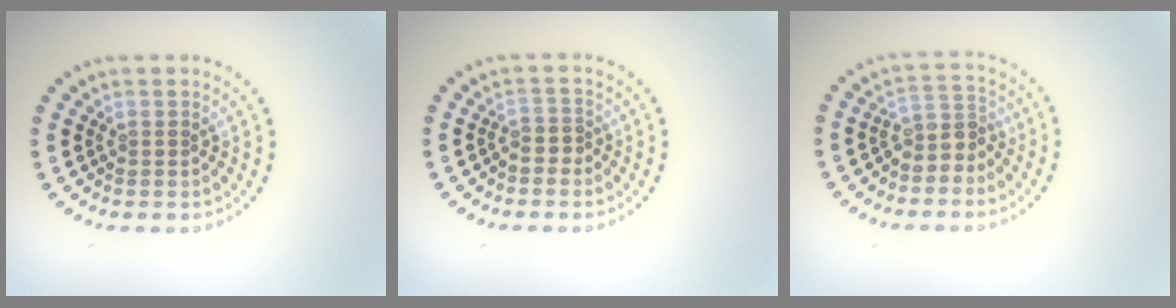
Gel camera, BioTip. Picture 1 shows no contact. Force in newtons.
{"total": 1.2, "press": 0.8, "slide": 0.8}
{"total": 2.6, "press": 2.0, "slide": 1.6}